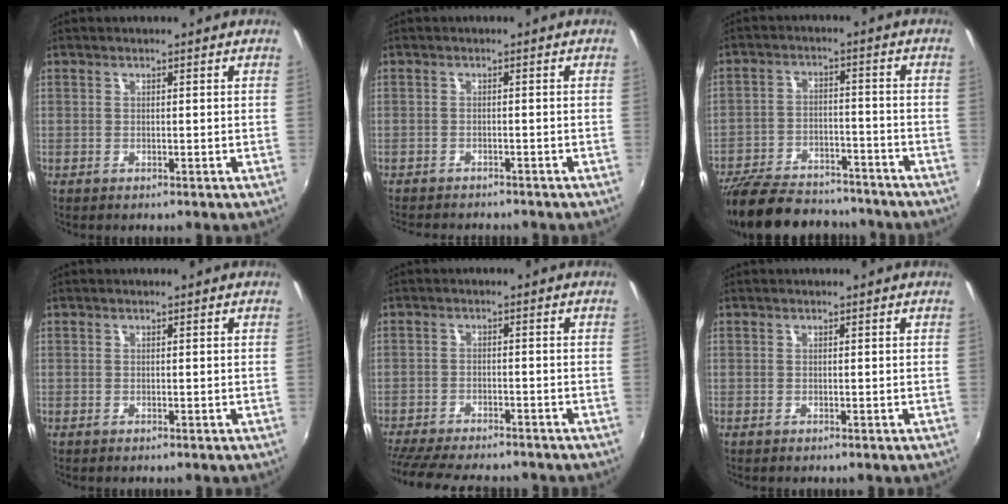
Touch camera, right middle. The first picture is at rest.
{"total": 5.3, "force": [-4.9, 1.1, 1.6], "torque": [-0.044, -0.016, -0.075]}
{"total": 21.2, "force": [-17.8, 7.3, 8.8], "torque": [-0.198, -0.012, -0.264]}
{"total": 0.0}
{"total": 14.0, "force": [-12.3, 3.0, 6.0], "torque": [-0.138, -0.025, -0.193]}
{"total": 0.0}